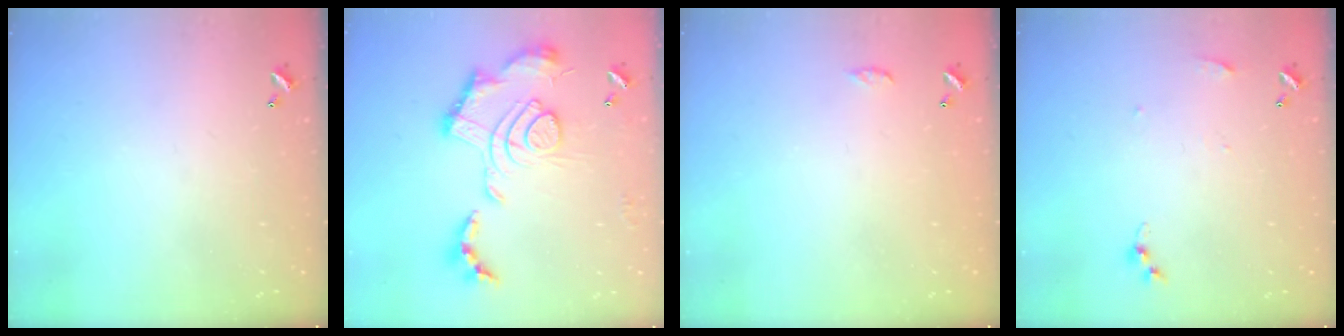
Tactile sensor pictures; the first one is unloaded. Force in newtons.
{"total": 2.4, "press": 1.9, "slide": 1.5}
{"total": 3.0, "press": 3.0, "slide": 0.5}
{"total": 3.8, "press": 3.8, "slide": 0.5}